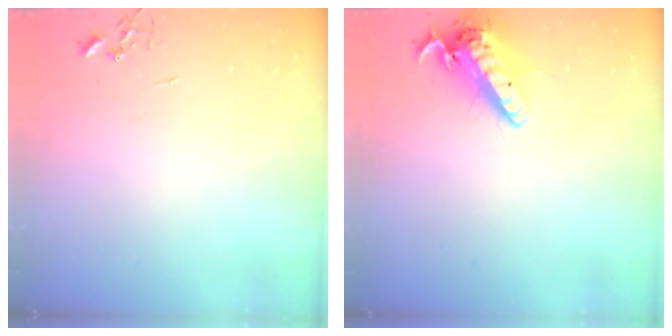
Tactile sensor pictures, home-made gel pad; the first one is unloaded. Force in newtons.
{"total": 15.7, "press": 15.3, "slide": 3.3}